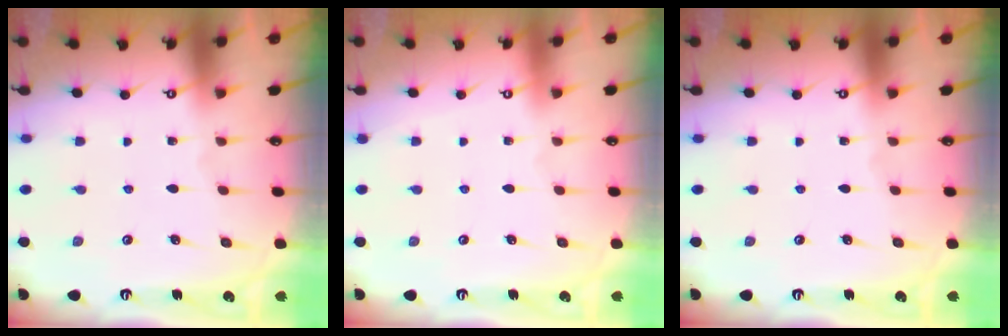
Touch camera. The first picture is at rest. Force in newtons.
{"total": 3.9, "press": 3.9, "slide": 0.1}
{"total": 0.0}